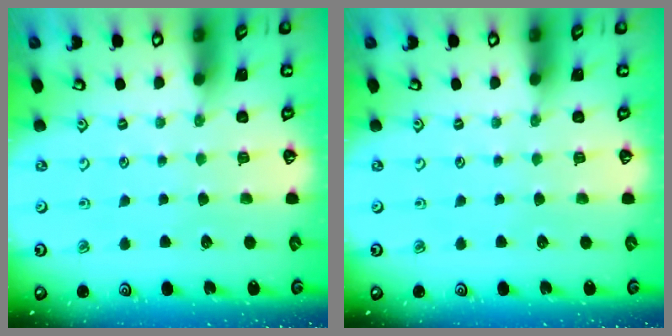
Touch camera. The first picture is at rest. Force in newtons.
{"total": 0.0}